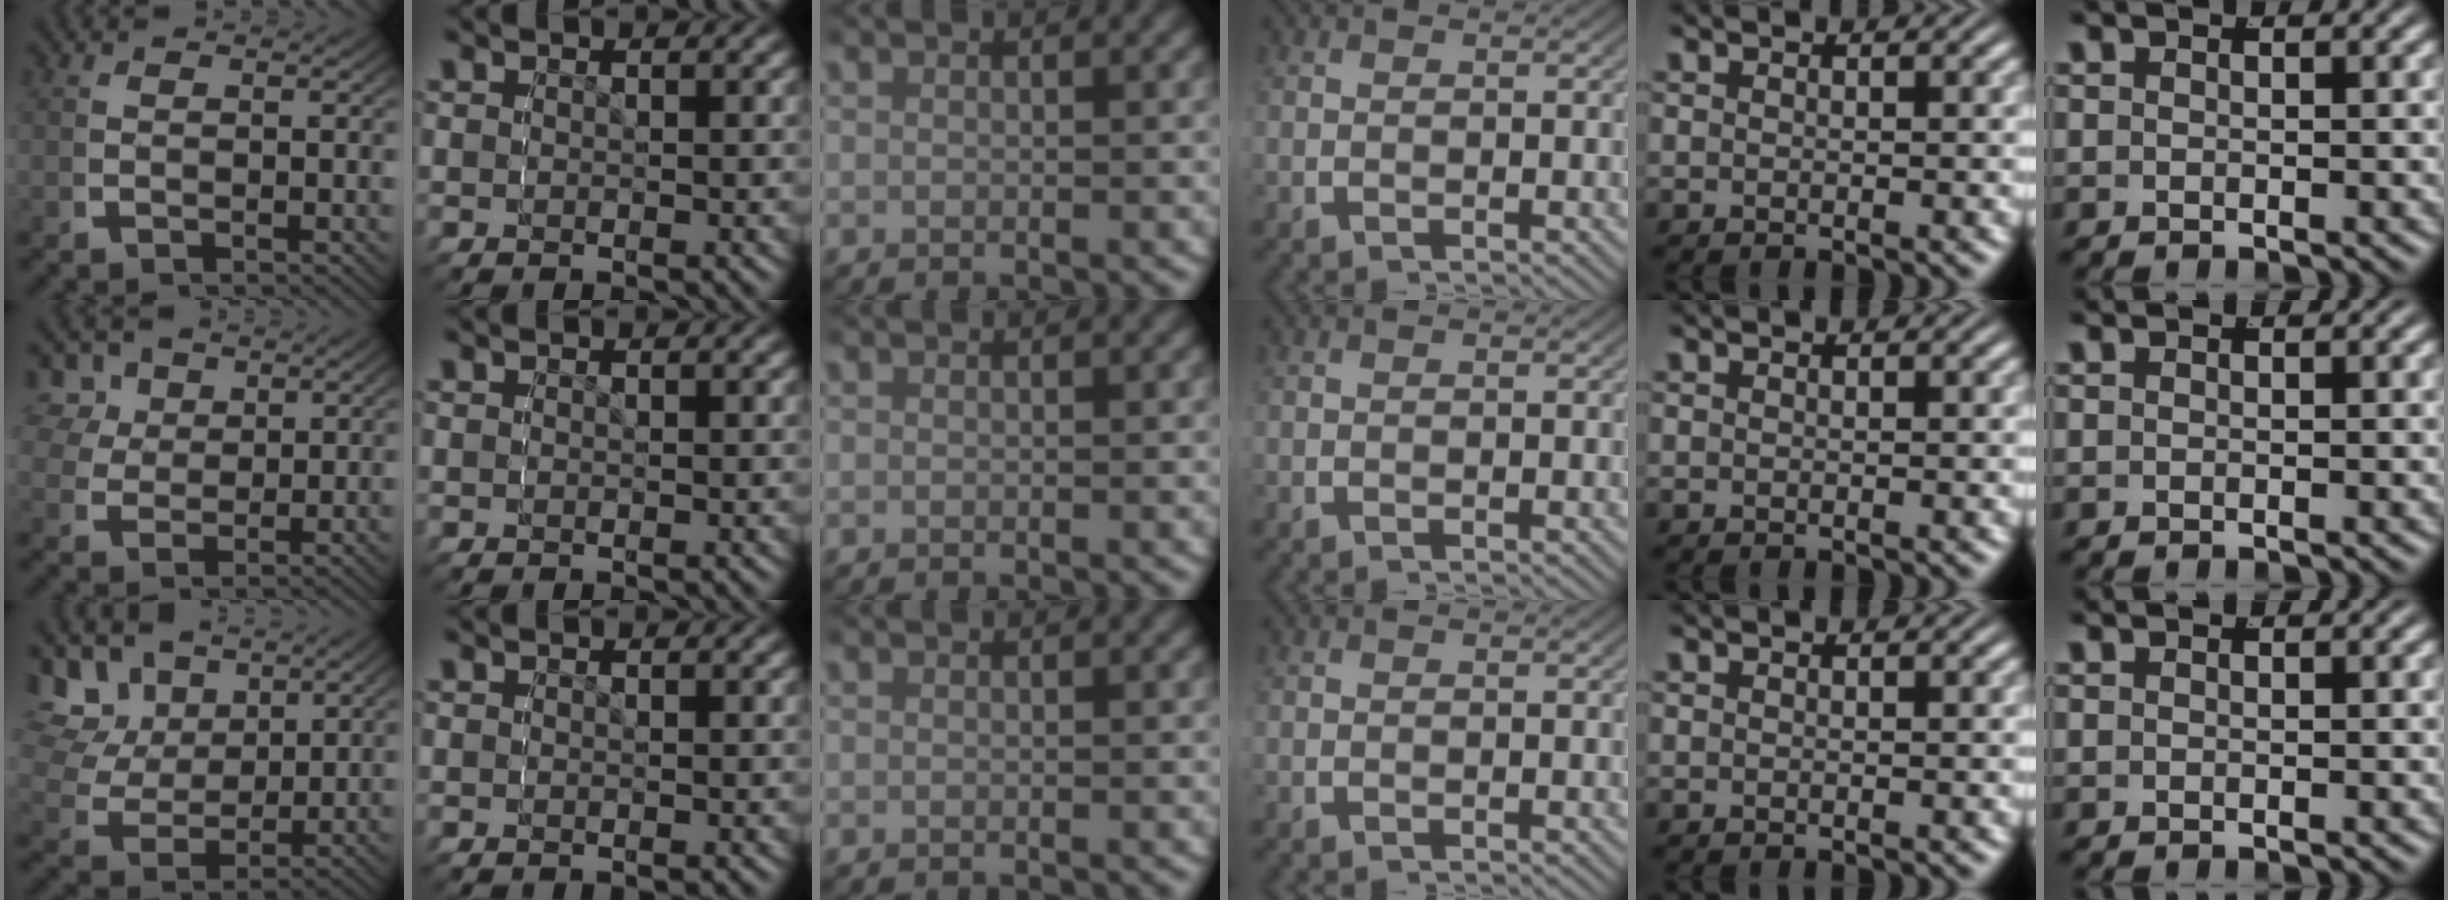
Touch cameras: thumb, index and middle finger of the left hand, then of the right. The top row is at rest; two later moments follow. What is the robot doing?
{"motion": "grasp_and_lifting", "object": "button"}